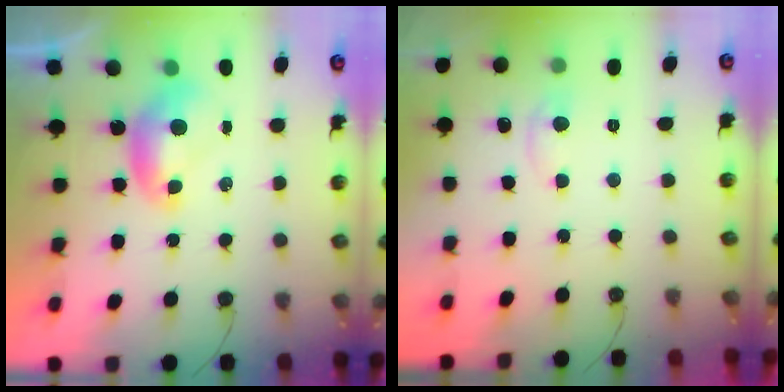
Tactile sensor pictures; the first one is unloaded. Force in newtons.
{"total": 1.0, "press": 0.8, "slide": 0.5}